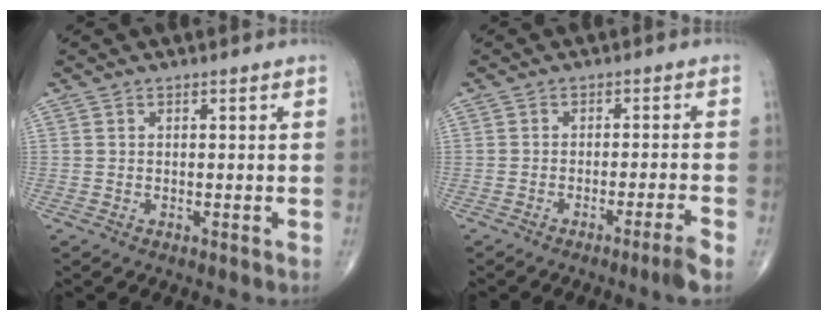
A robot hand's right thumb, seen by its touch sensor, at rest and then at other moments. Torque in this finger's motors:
{"motor_torque": [-0.11, -0.11, -0.10, -0.08, 0.01]}